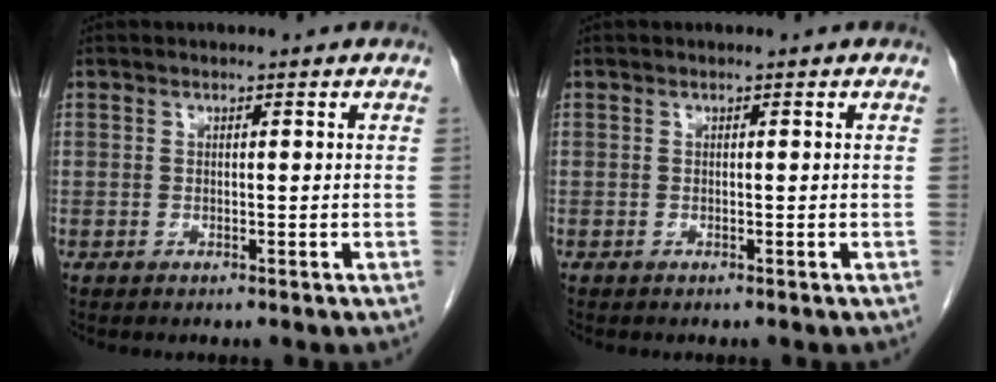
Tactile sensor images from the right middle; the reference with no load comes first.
{"total": 0.0}